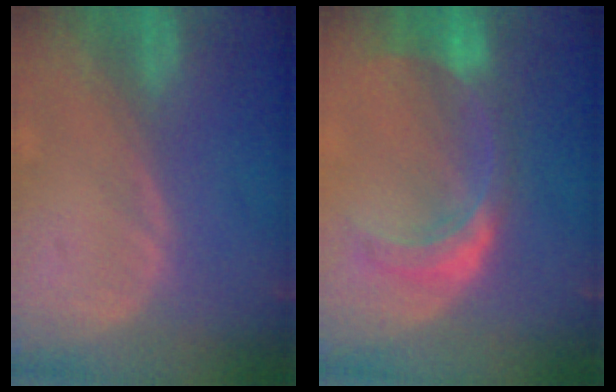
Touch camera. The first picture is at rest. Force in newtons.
{"total": 8.1, "press": 7.2, "slide": 3.7}